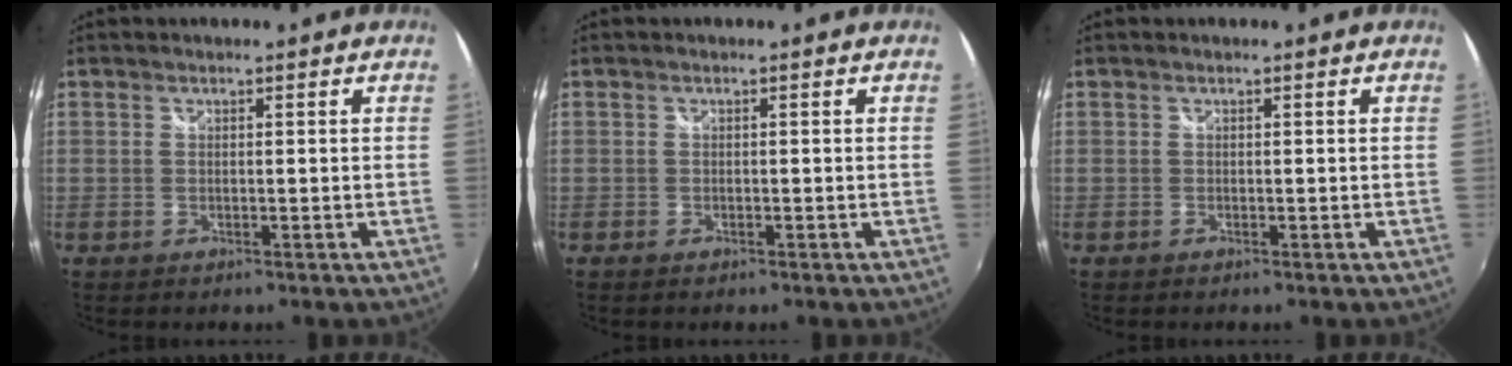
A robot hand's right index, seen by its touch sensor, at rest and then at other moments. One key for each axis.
{"total": 0.6, "fx": -0.4, "fy": 0.3, "fz": 0.2, "tx": -0.007, "ty": 0.000, "tz": -0.007}
{"total": 0.0}